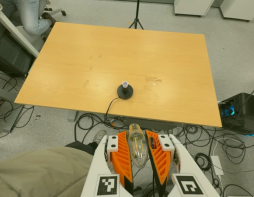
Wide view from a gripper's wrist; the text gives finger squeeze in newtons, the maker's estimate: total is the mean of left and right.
{"total": 19.6, "left": 21.3, "right": 17.9}